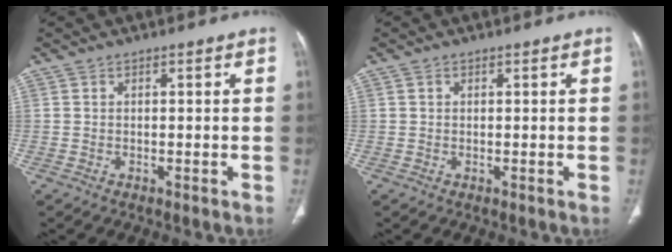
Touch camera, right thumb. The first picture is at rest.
{"total": 0.6, "force": [0.2, 0.5, 0.2], "torque": [-0.001, 0.000, 0.004]}